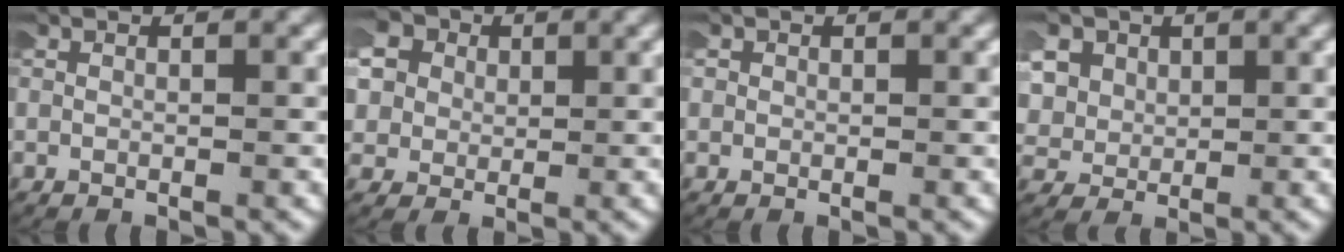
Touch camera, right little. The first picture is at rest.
{"total": 9.1, "force": [2.9, 7.7, 3.8], "torque": [-0.117, -0.005, 0.038]}
{"total": 0.8, "force": [0.1, 0.7, -0.1], "torque": [-0.001, 0.003, -0.003]}
{"total": 6.9, "force": [2.2, 5.8, 3.0], "torque": [-0.085, 0.000, 0.029]}